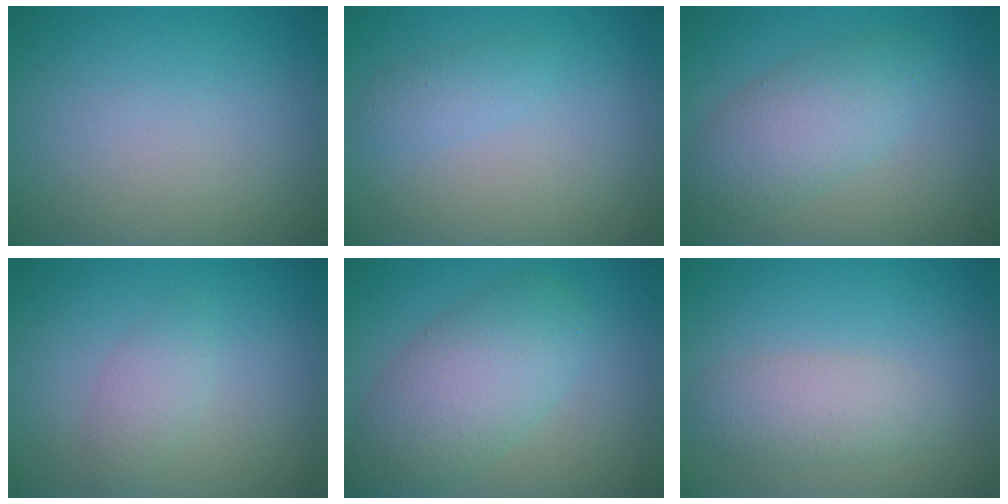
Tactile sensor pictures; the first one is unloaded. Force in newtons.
{"total": 1.3, "press": 1.3, "slide": 0.1}
{"total": 4.4, "press": 4.4, "slide": 0.2}
{"total": 1.7, "press": 1.7, "slide": 0.1}
{"total": 6.3, "press": 6.3, "slide": 0.3}
{"total": 2.9, "press": 2.9, "slide": 0.1}